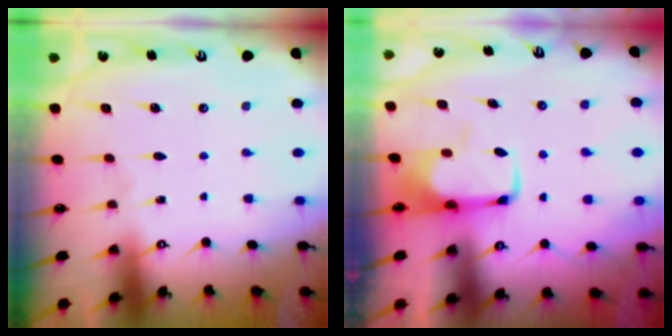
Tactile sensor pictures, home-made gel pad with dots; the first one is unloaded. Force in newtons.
{"total": 1.6, "press": 1.5, "slide": 0.5}